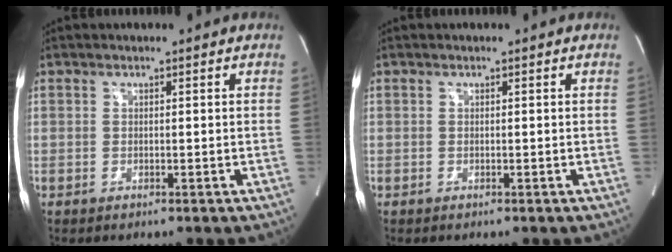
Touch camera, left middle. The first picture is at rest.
{"total": 0.0}